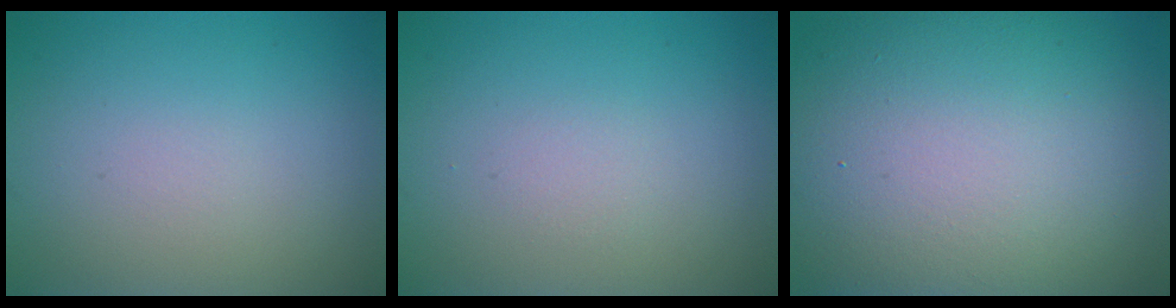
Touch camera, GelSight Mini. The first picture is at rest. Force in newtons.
{"total": 0.7, "press": 0.7, "slide": 0.0}
{"total": 17.0, "press": 16.9, "slide": 1.3}